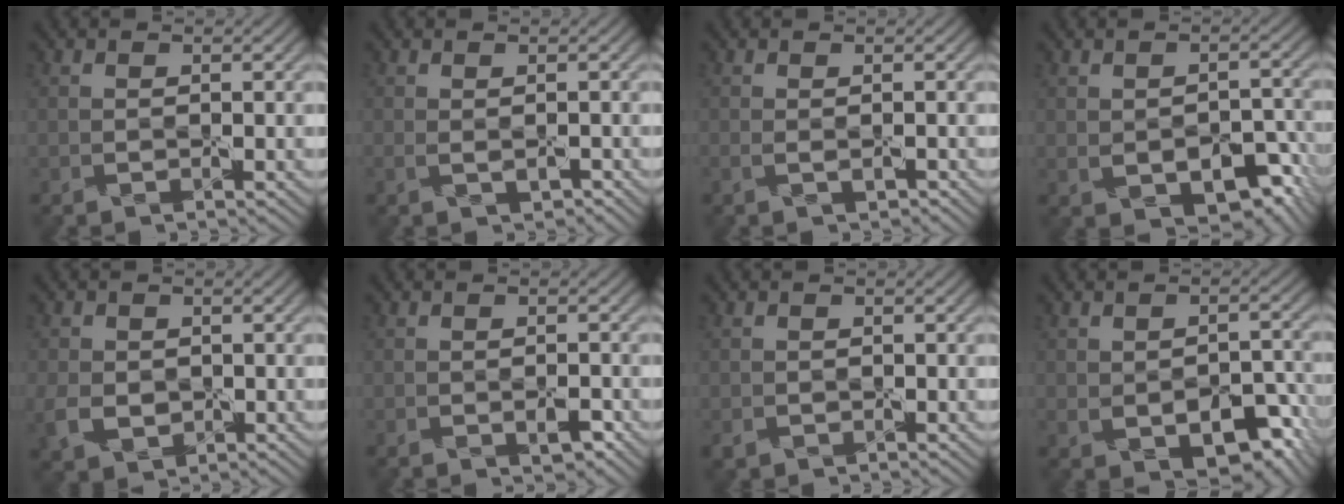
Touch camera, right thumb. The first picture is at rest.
{"total": 1.3, "force": [-0.3, 0.7, 1.1], "torque": [-0.025, -0.009, -0.002]}
{"total": 1.1, "force": [-0.3, 0.4, 0.9], "torque": [-0.024, -0.007, -0.006]}
{"total": 7.2, "force": [-2.7, 4.3, 5.2], "torque": [-0.085, -0.017, -0.028]}
{"total": 4.4, "force": [-0.7, 3.5, 2.6], "torque": [-0.073, -0.014, -0.013]}
{"total": 1.7, "force": [-0.6, 0.9, 1.3], "torque": [-0.020, -0.005, -0.006]}
{"total": 0.9, "force": [-0.2, 0.8, 0.3], "torque": [-0.010, -0.009, -0.004]}
{"total": 7.5, "force": [-2.7, 4.4, 5.4], "torque": [-0.087, -0.022, -0.027]}